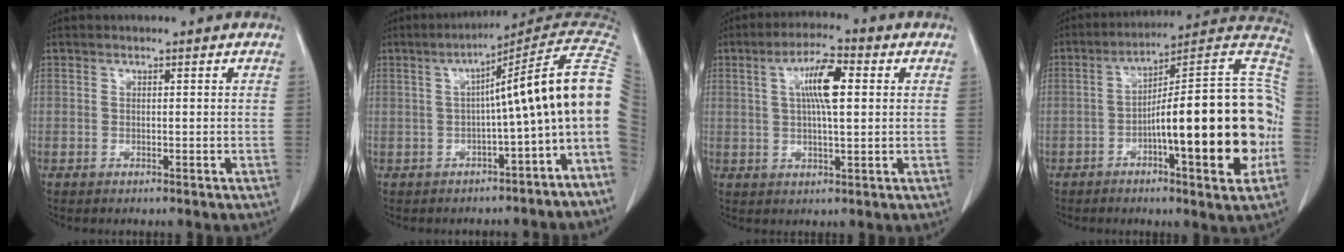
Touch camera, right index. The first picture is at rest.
{"total": 12.5, "force": [-1.0, -0.4, 12.5], "torque": [-0.161, 0.038, -0.024]}
{"total": 7.7, "force": [1.9, 1.5, 7.4], "torque": [-0.135, 0.013, 0.032]}
{"total": 22.7, "force": [-4.7, 2.7, 22.1], "torque": [-0.261, 0.026, -0.064]}